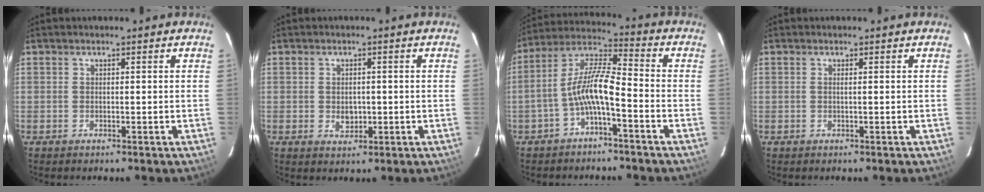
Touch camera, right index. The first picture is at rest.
{"total": 3.1, "force": [-0.4, 2.4, 1.9], "torque": [-0.031, -0.001, -0.003]}
{"total": 9.3, "force": [-3.7, 2.0, 8.3], "torque": [-0.184, 0.016, -0.070]}
{"total": 0.6, "force": [0.0, -0.2, 0.6], "torque": [-0.010, 0.000, -0.001]}